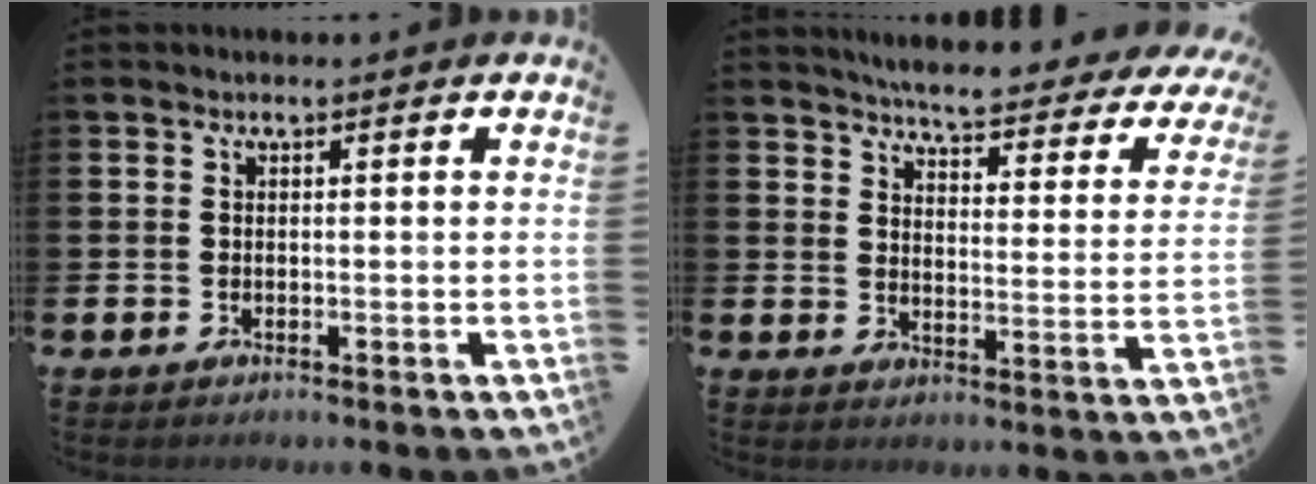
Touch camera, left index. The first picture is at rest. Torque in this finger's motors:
{"motor_torque": [1.09, -1.05, 0.42, 0.10]}